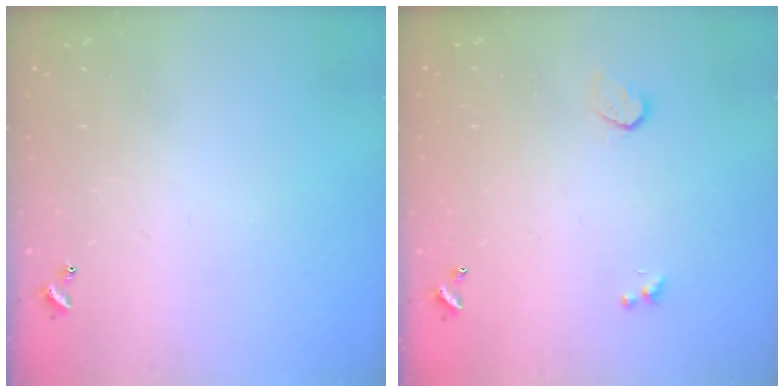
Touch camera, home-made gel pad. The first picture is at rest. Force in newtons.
{"total": 1.0, "press": 0.7, "slide": 0.7}